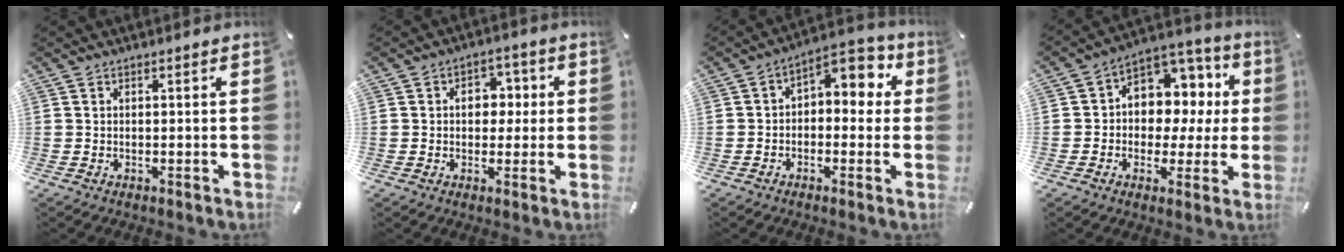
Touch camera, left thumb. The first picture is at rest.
{"total": 6.3, "force": [0.2, 4.8, 4.0], "torque": [-0.044, 0.000, -0.007]}
{"total": 6.2, "force": [1.4, 4.3, 4.2], "torque": [-0.055, -0.012, 0.017]}
{"total": 9.7, "force": [1.3, 8.6, 4.4], "torque": [-0.060, -0.023, 0.028]}